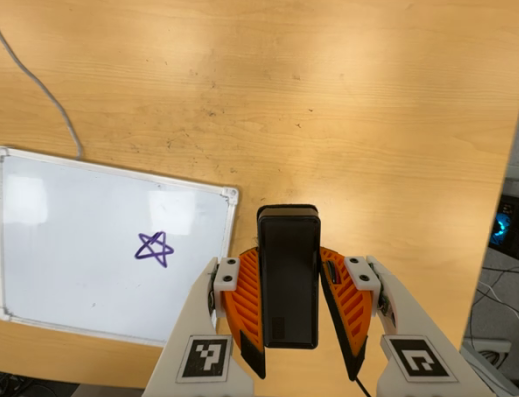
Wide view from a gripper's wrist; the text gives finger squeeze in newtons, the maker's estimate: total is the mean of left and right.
{"total": 4.9, "left": 3.8, "right": 6.0}